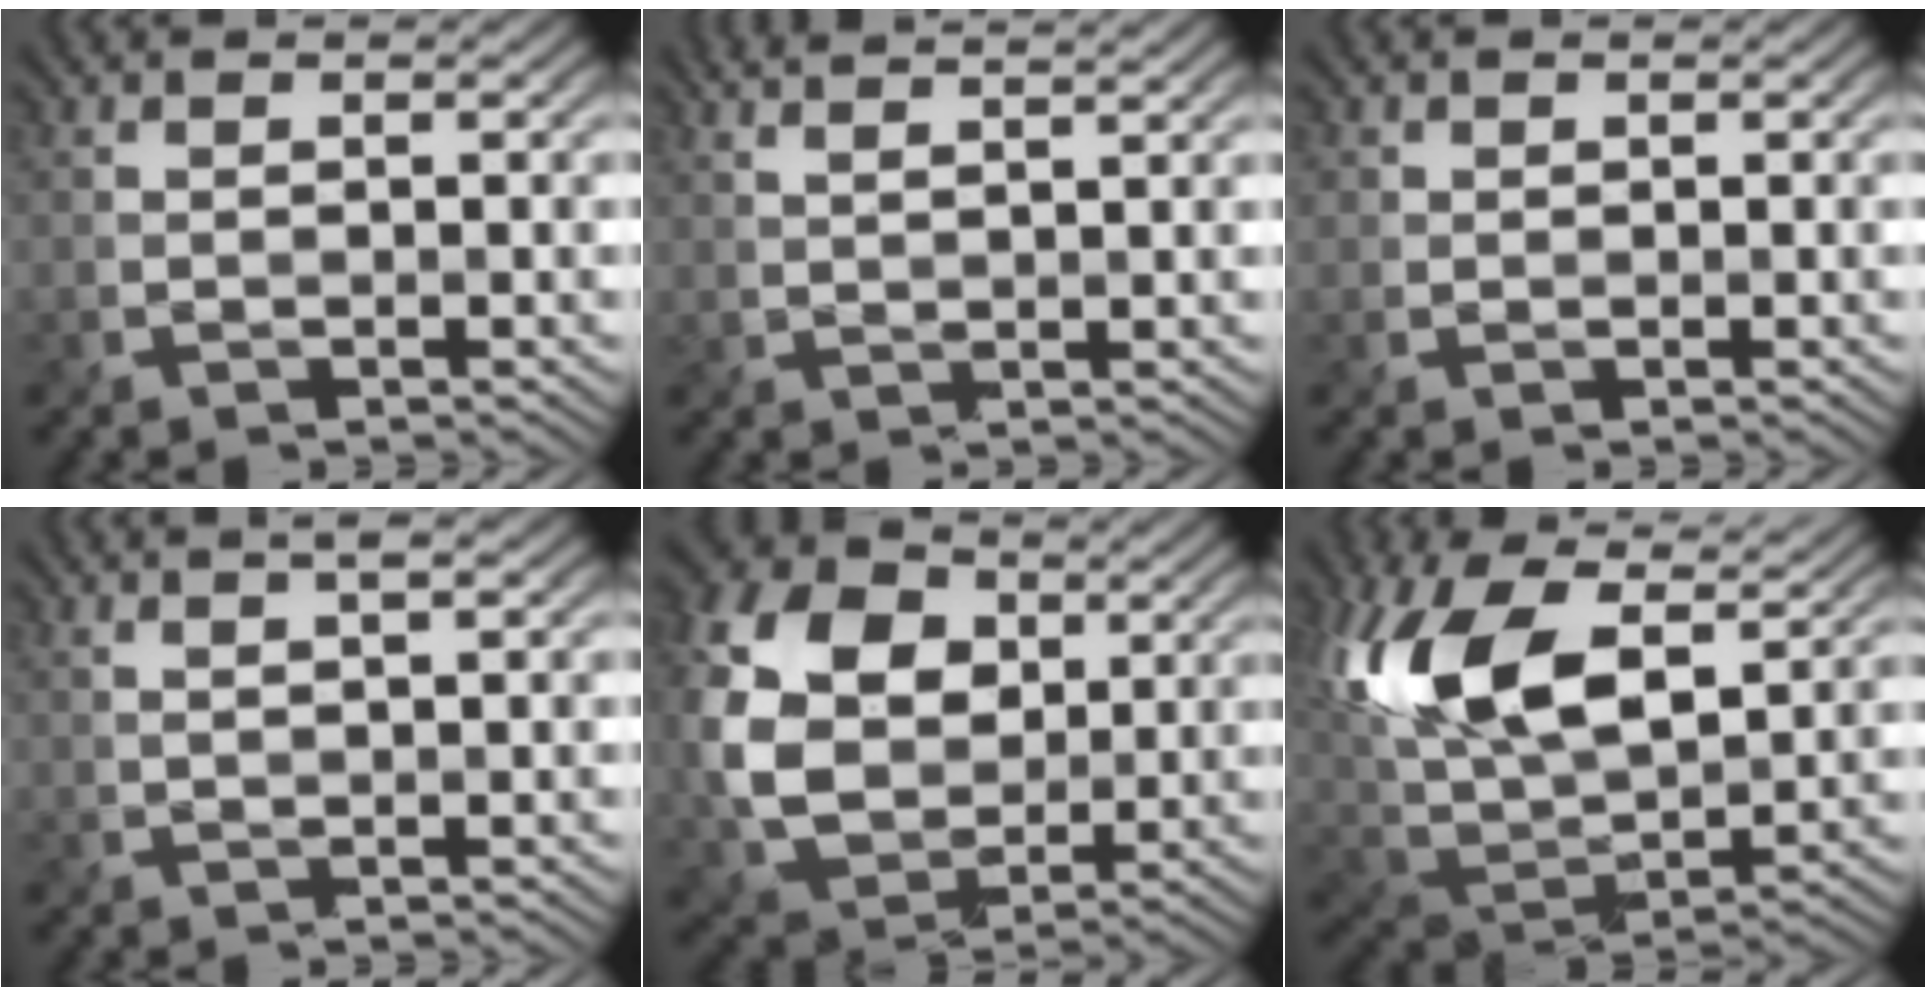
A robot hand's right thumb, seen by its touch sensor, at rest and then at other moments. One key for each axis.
{"total": 4.6, "fx": 3.6, "fy": 0.9, "fz": 2.7, "tx": -0.022, "ty": 0.023, "tz": 0.032}
{"total": 0.7, "fx": 0.3, "fy": 0.5, "fz": -0.2, "tx": 0.006, "ty": -0.003, "tz": 0.005}
{"total": 2.1, "fx": 1.0, "fy": 0.1, "fz": 1.8, "tx": -0.023, "ty": -0.001, "tz": 0.018}
{"total": 13.0, "fx": 2.5, "fy": 9.7, "fz": 8.2, "tx": -0.210, "ty": 0.008, "tz": 0.043}
{"total": 16.7, "fx": 7.3, "fy": 8.7, "fz": 12.3, "tx": -0.263, "ty": 0.019, "tz": 0.123}